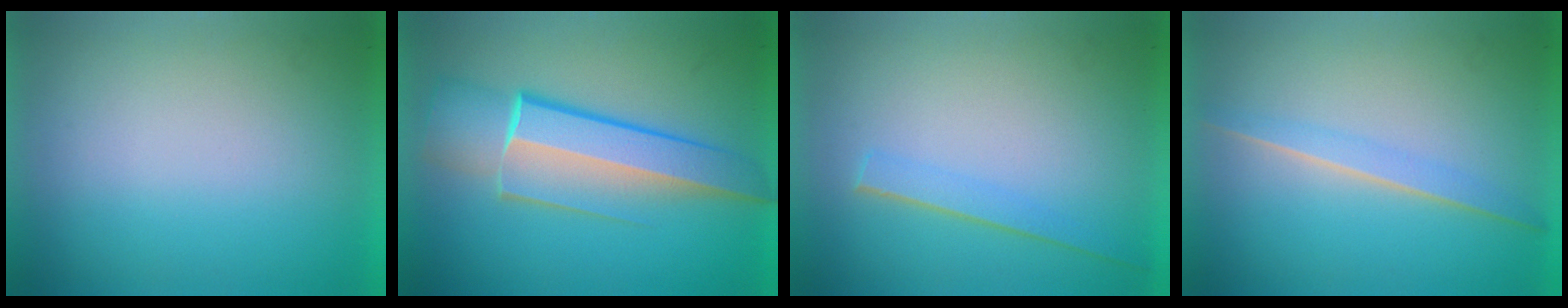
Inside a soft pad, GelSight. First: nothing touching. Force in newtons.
{"total": 6.2}
{"total": 1.4}
{"total": 1.4}